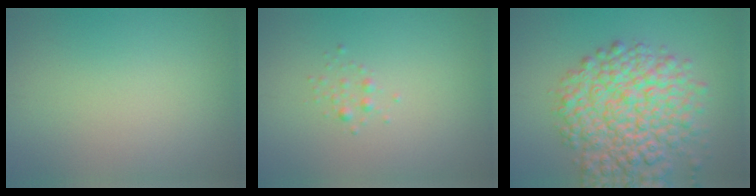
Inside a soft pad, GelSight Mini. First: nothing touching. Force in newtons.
{"total": 0.8, "press": 0.8, "slide": 0.0}
{"total": 9.0, "press": 9.0, "slide": 0.3}